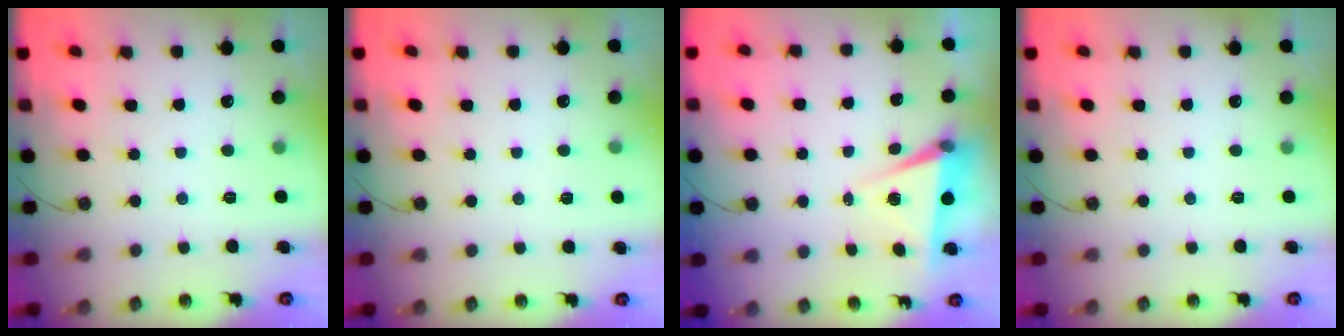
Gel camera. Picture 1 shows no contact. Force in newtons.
{"total": 2.8, "press": 2.2, "slide": 1.6}
{"total": 6.0, "press": 4.3, "slide": 4.2}
{"total": 0.0}